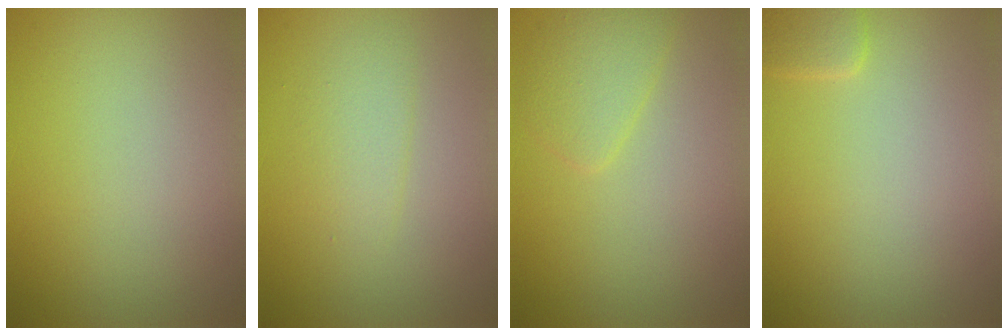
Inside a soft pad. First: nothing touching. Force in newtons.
{"total": 1.8, "press": 1.8, "slide": 0.1}
{"total": 2.2, "press": 2.2, "slide": 0.1}
{"total": 1.5, "press": 1.5, "slide": 0.1}